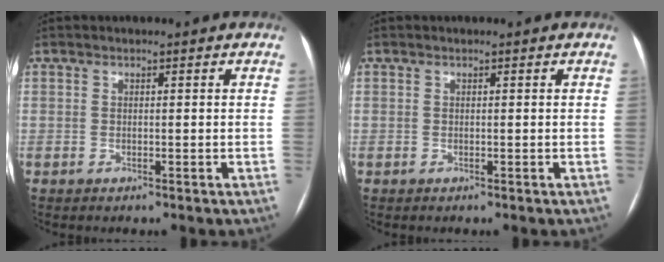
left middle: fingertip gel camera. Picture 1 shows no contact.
{"total": 0.0}